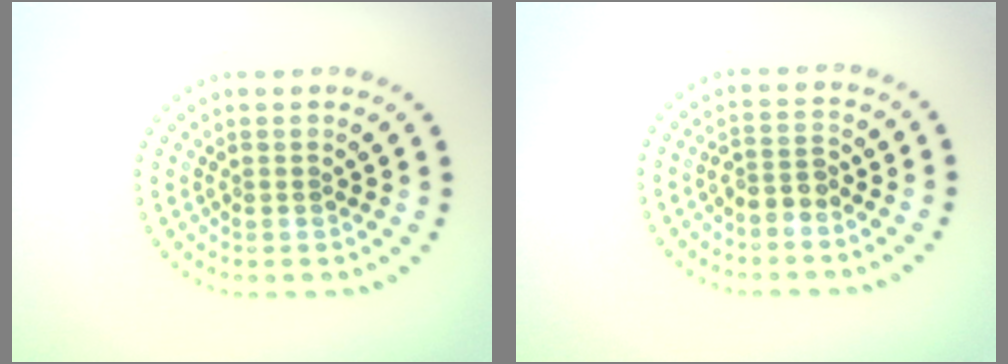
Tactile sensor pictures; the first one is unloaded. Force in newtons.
{"total": 2.0, "press": 1.7, "slide": 1.2}